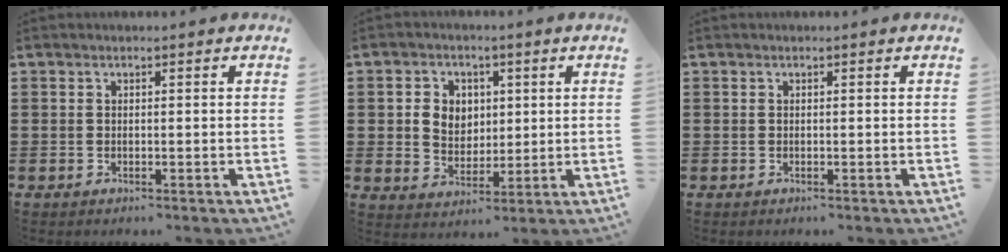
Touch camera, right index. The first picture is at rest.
{"total": 4.8, "force": [1.0, 4.3, 1.9], "torque": [-0.048, 0.012, 0.014]}
{"total": 0.0}